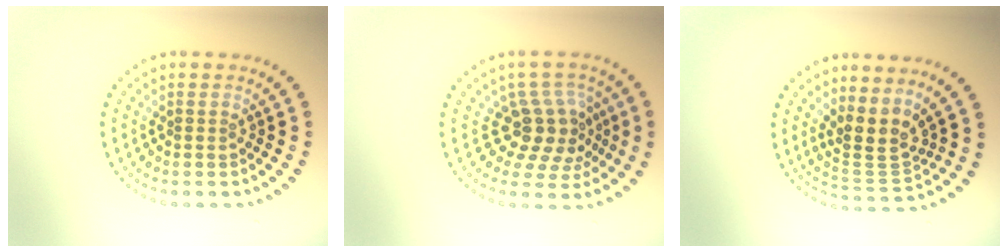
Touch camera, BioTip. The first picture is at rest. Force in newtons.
{"total": 4.0, "press": 3.1, "slide": 2.6}
{"total": 3.4, "press": 2.5, "slide": 2.3}